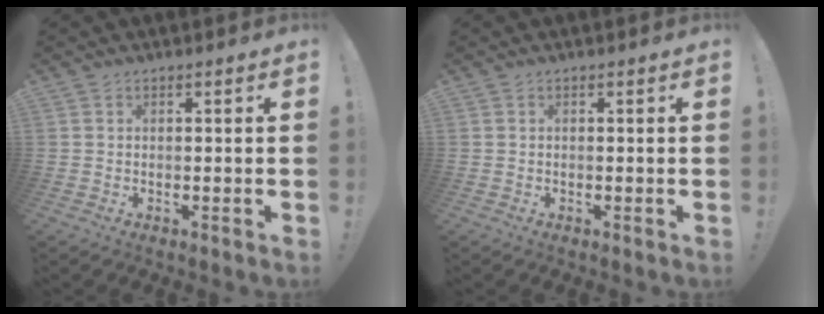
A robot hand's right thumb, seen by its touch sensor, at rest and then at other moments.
{"total": 0.0}